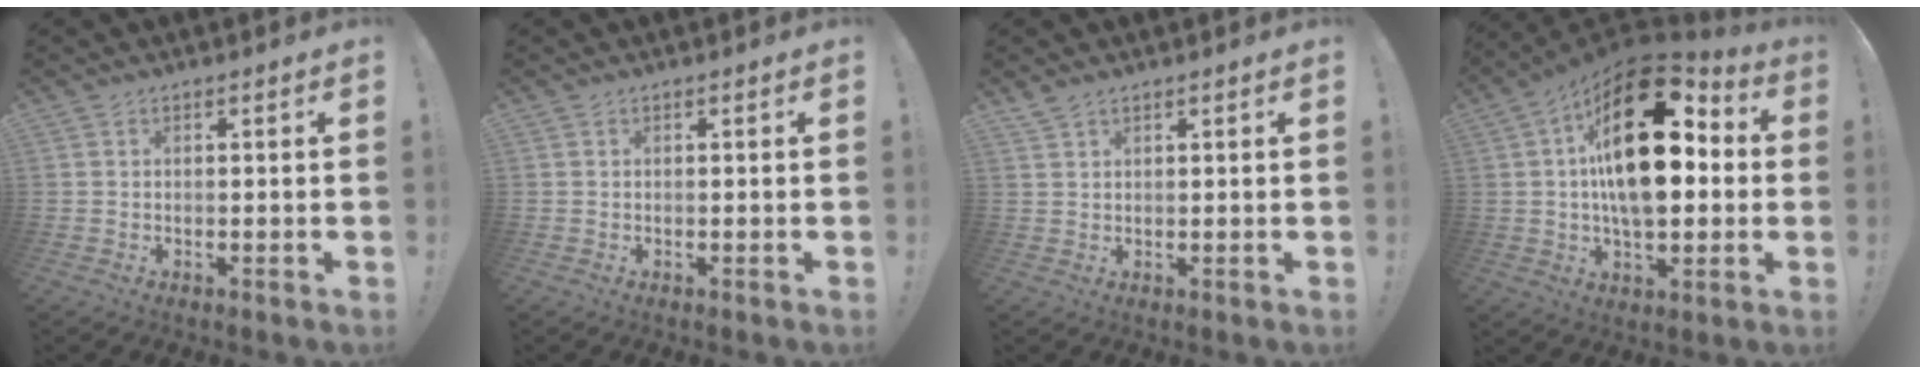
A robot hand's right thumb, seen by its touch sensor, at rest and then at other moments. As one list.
[{"total": 0.0}, {"total": 2.2, "force": [1.9, 0.7, 1.0], "torque": [-0.015, -0.011, 0.034]}, {"total": 25.8, "force": [5.1, 13.5, 21.3], "torque": [-0.358, -0.020, 0.088]}]